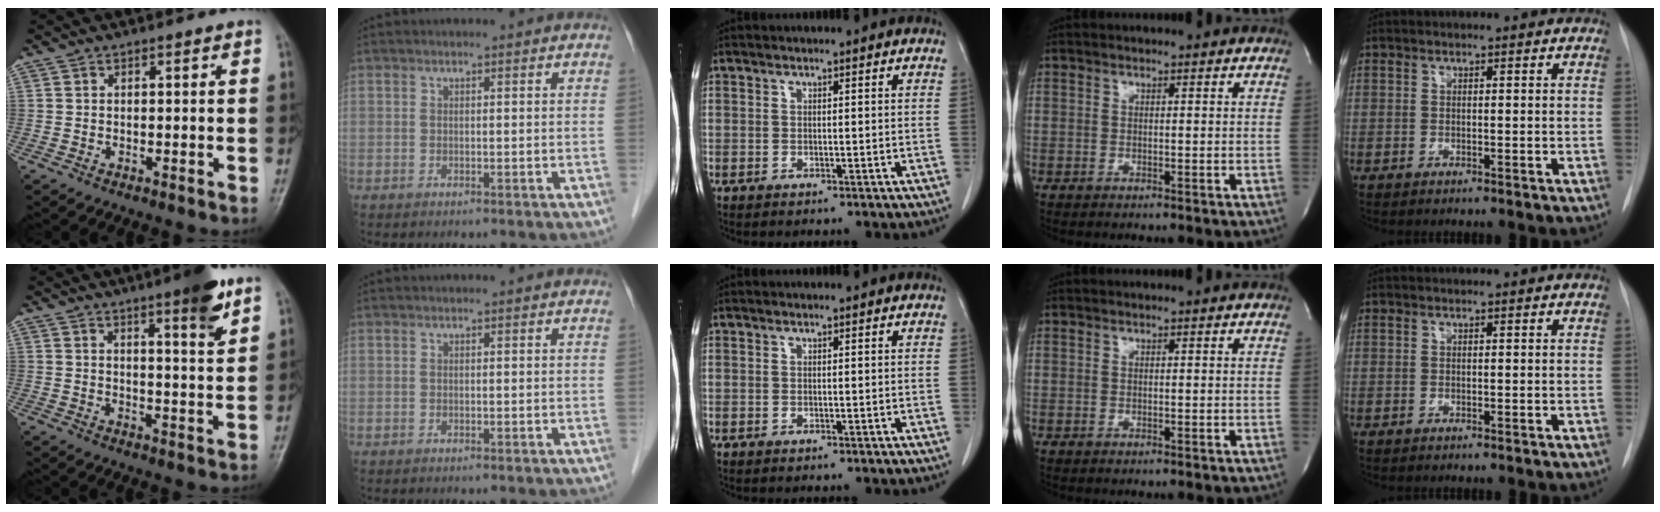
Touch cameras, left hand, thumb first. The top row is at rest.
{"thumb": {"total": 8.2, "force": [5.0, 1.0, 6.4], "torque": [-0.084, -0.029, 0.068]}}